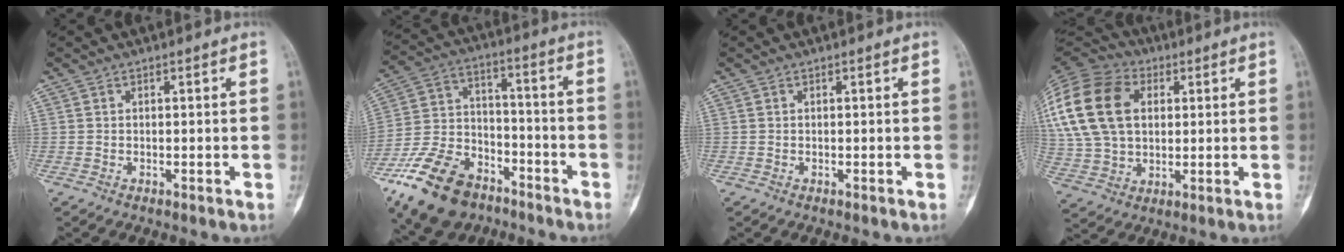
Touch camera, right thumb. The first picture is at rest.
{"total": 18.4, "force": [-11.4, 10.8, 9.5], "torque": [-0.170, 0.067, -0.204]}
{"total": 0.0}
{"total": 25.7, "force": [6.5, 17.9, 17.2], "torque": [-0.379, 0.040, 0.125]}